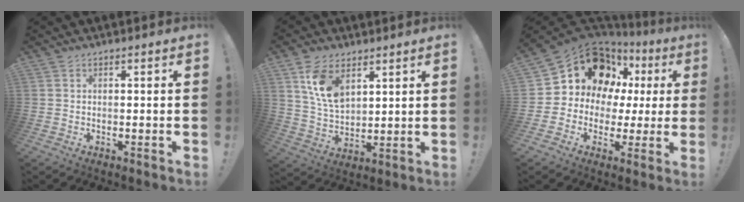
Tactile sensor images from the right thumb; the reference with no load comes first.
{"total": 11.3, "force": [6.0, 6.5, 7.0], "torque": [-0.123, -0.025, 0.114]}
{"total": 15.3, "force": [8.1, 10.4, 7.7], "torque": [-0.120, -0.054, 0.162]}